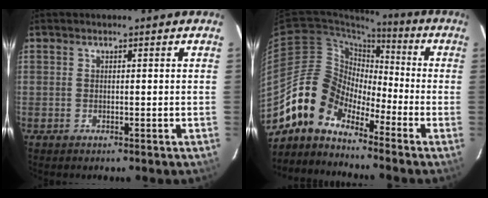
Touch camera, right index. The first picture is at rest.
{"total": 10.2, "force": [-7.8, 5.8, 3.1], "torque": [-0.057, 0.033, -0.164]}